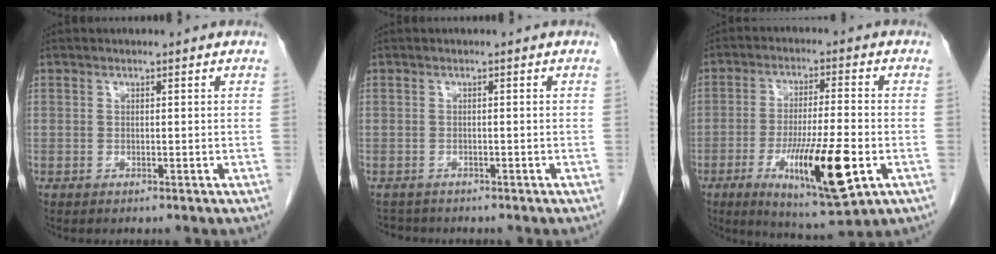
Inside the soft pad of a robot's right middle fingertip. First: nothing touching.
{"total": 2.0, "force": [-1.8, 0.7, -0.2], "torque": [-0.001, -0.004, -0.030]}
{"total": 14.3, "force": [-4.9, 1.7, 13.4], "torque": [-0.232, -0.030, -0.074]}